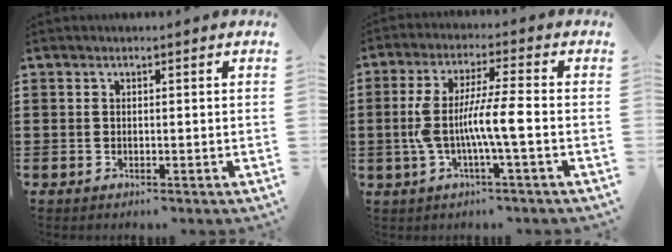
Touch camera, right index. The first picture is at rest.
{"total": 7.8, "force": [-1.8, 0.5, 7.6], "torque": [-0.153, -0.007, -0.042]}